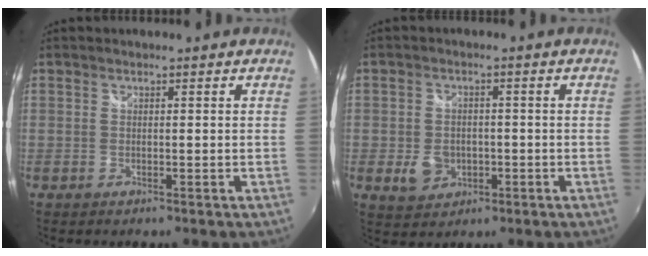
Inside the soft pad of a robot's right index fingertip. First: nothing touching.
{"total": 5.8, "force": [-1.6, 4.6, 3.0], "torque": [-0.068, 0.000, -0.021]}